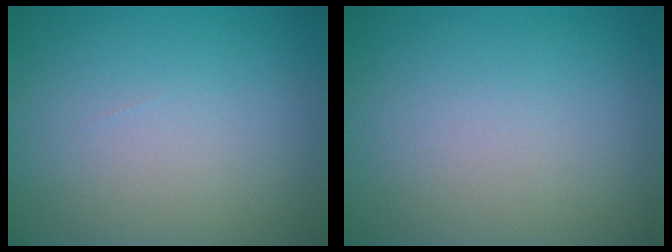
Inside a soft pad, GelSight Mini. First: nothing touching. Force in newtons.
{"total": 0.0}